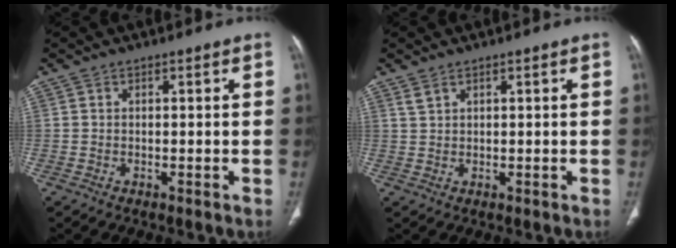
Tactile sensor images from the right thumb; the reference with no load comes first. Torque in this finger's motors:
{"motor_torque": [-0.10, 0.35, 0.39, 0.40, 0.07]}